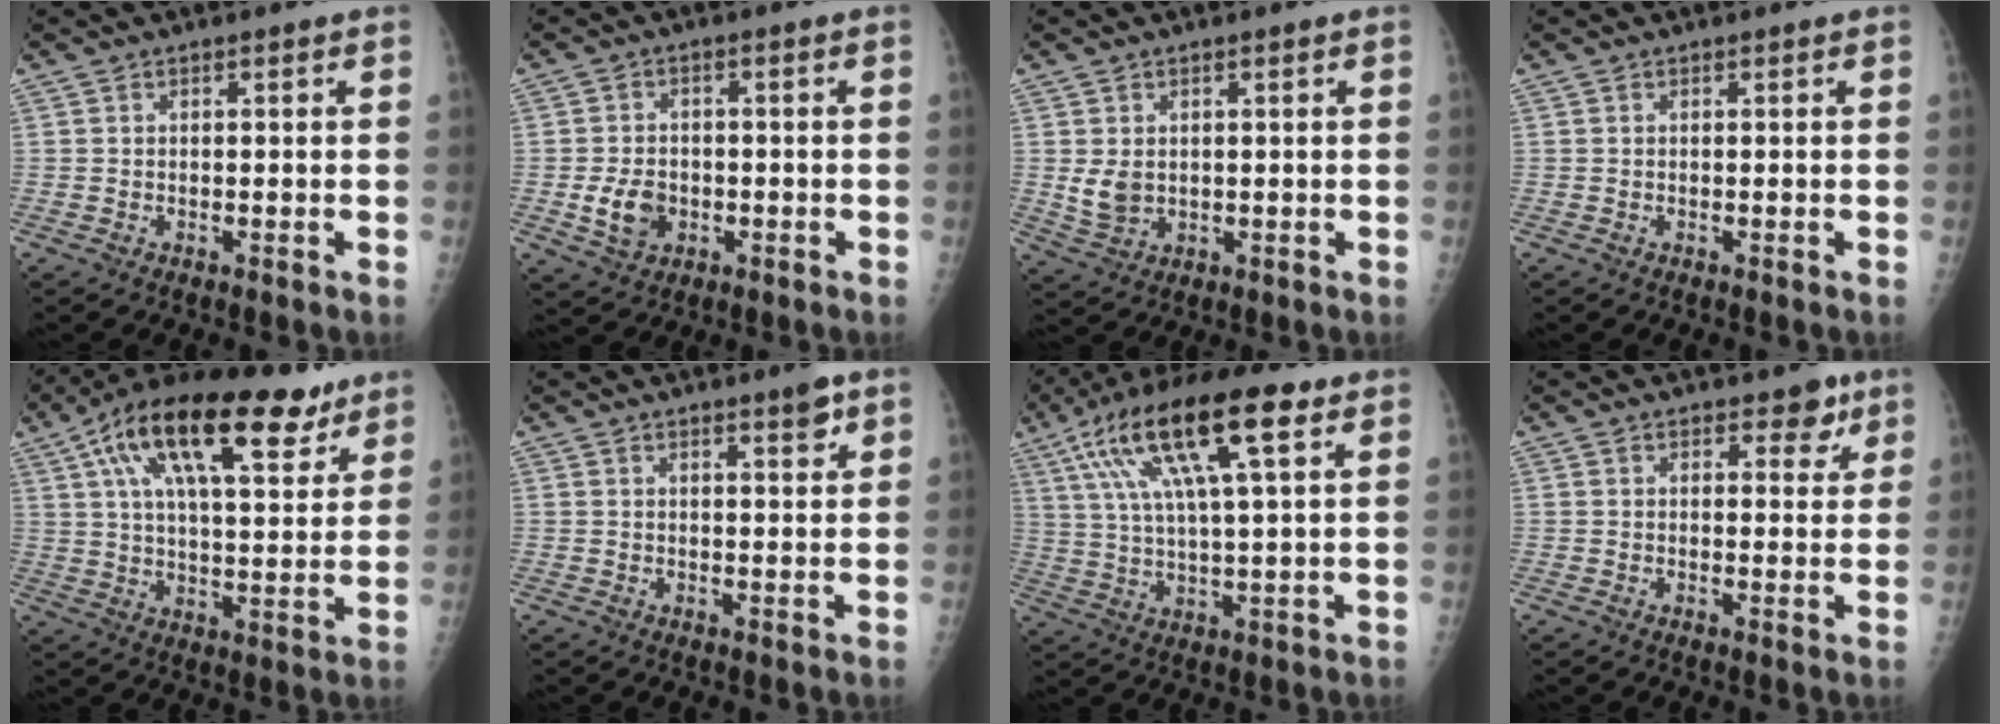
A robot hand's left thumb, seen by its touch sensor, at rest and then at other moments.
{"total": 6.1, "force": [-1.5, 4.7, 3.7], "torque": [-0.052, 0.004, -0.022]}
{"total": 4.2, "force": [0.5, 3.2, 2.7], "torque": [-0.039, -0.012, 0.020]}
{"total": 0.0}
{"total": 21.8, "force": [12.1, 8.7, 15.9], "torque": [-0.245, -0.010, 0.200]}
{"total": 3.2, "force": [2.1, 0.6, 2.4], "torque": [-0.029, -0.013, 0.029]}
{"total": 19.0, "force": [8.4, 5.2, 16.2], "torque": [-0.300, 0.007, 0.144]}
{"total": 4.3, "force": [2.7, 2.4, 2.3], "torque": [-0.001, -0.013, 0.032]}